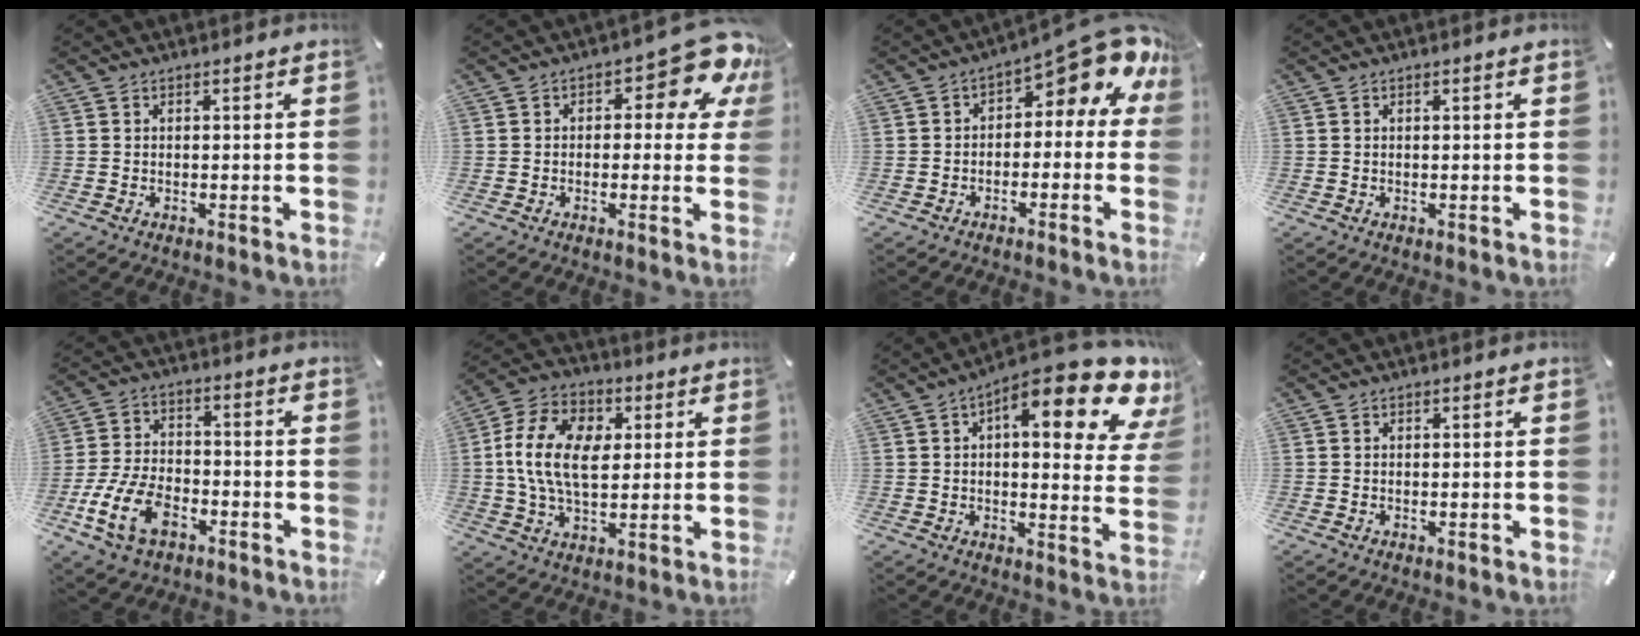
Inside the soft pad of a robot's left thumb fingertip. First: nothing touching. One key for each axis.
{"total": 11.4, "fx": 5.8, "fy": 4.8, "fz": 8.6, "tx": -0.108, "ty": -0.043, "tz": 0.096}
{"total": 10.7, "fx": 5.9, "fy": 4.2, "fz": 7.9, "tx": -0.104, "ty": -0.055, "tz": 0.095}
{"total": 0.6, "fx": 0.1, "fy": 0.0, "fz": 0.6, "tx": -0.009, "ty": 0.001, "tz": 0.001}
{"total": 12.7, "fx": -5.9, "fy": 7.8, "fz": 8.1, "tx": -0.176, "ty": 0.024, "tz": -0.106}
{"total": 15.2, "fx": 1.6, "fy": 10.2, "fz": 11.1, "tx": -0.231, "ty": 0.016, "tz": 0.030}
{"total": 17.5, "fx": 9.6, "fy": 5.9, "fz": 13.5, "tx": -0.184, "ty": -0.065, "tz": 0.149}
{"total": 0.0}